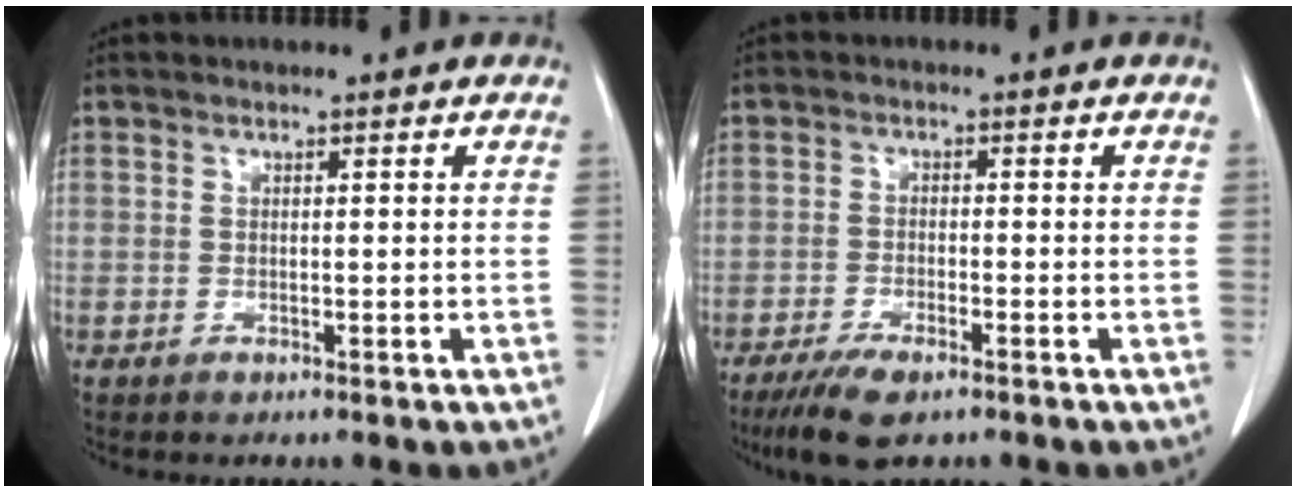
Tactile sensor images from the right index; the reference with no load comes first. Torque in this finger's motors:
{"motor_torque": [0.38, -0.36, 0.16, 0.06]}